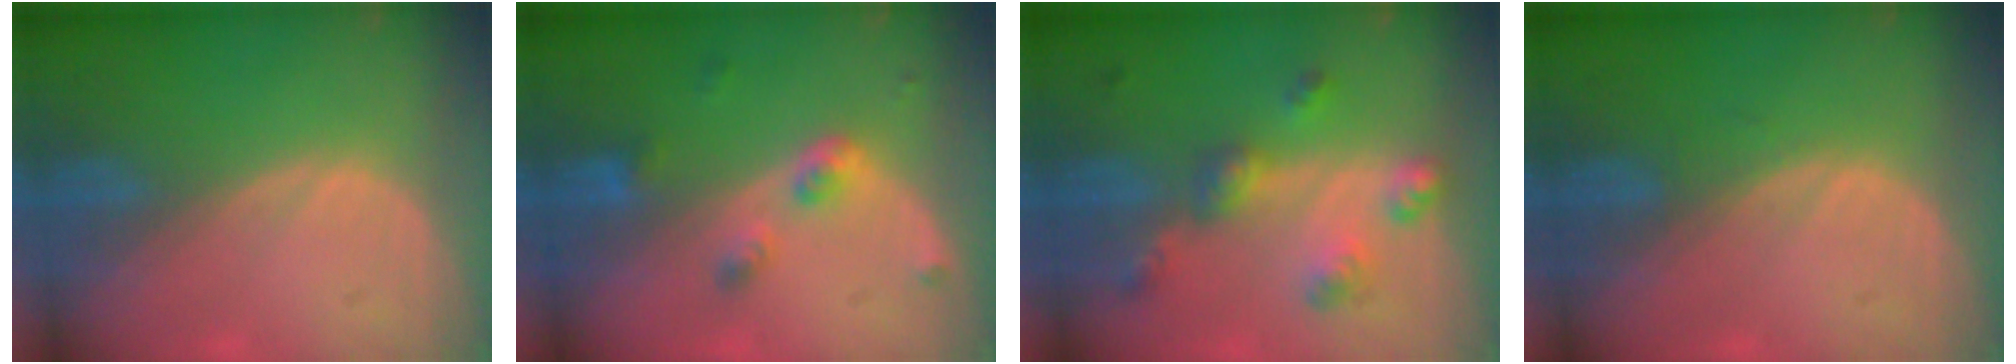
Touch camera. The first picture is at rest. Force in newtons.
{"total": 4.2, "press": 4.2, "slide": 0.5}
{"total": 6.8, "press": 6.0, "slide": 3.2}
{"total": 0.6, "press": 0.6, "slide": 0.2}